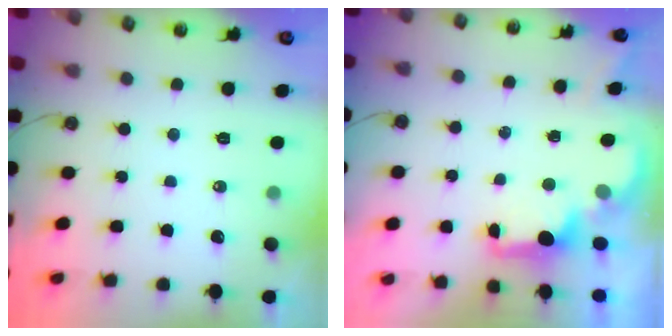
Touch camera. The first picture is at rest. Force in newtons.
{"total": 2.1, "press": 1.9, "slide": 0.8}